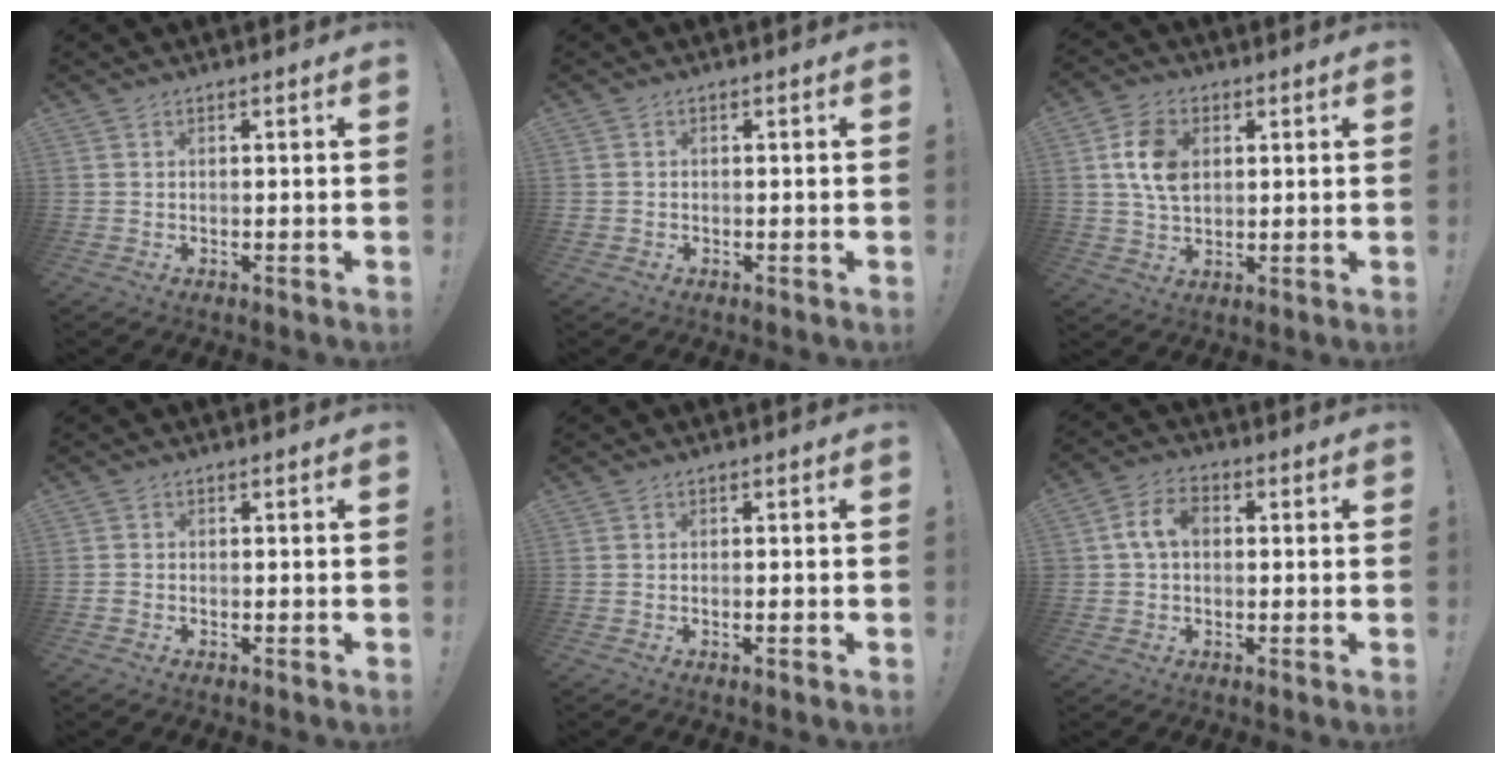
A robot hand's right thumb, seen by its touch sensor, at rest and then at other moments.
{"total": 1.1, "force": [-0.6, 0.9, 0.4], "torque": [-0.013, 0.005, -0.009]}
{"total": 11.0, "force": [2.9, 8.0, 7.0], "torque": [-0.126, 0.007, 0.056]}
{"total": 1.1, "force": [-0.8, 0.6, 0.5], "torque": [-0.014, 0.006, -0.013]}
{"total": 1.2, "force": [-0.6, 0.0, 1.0], "torque": [-0.016, 0.001, -0.012]}
{"total": 7.7, "force": [0.9, 5.5, 5.3], "torque": [-0.098, 0.017, 0.019]}